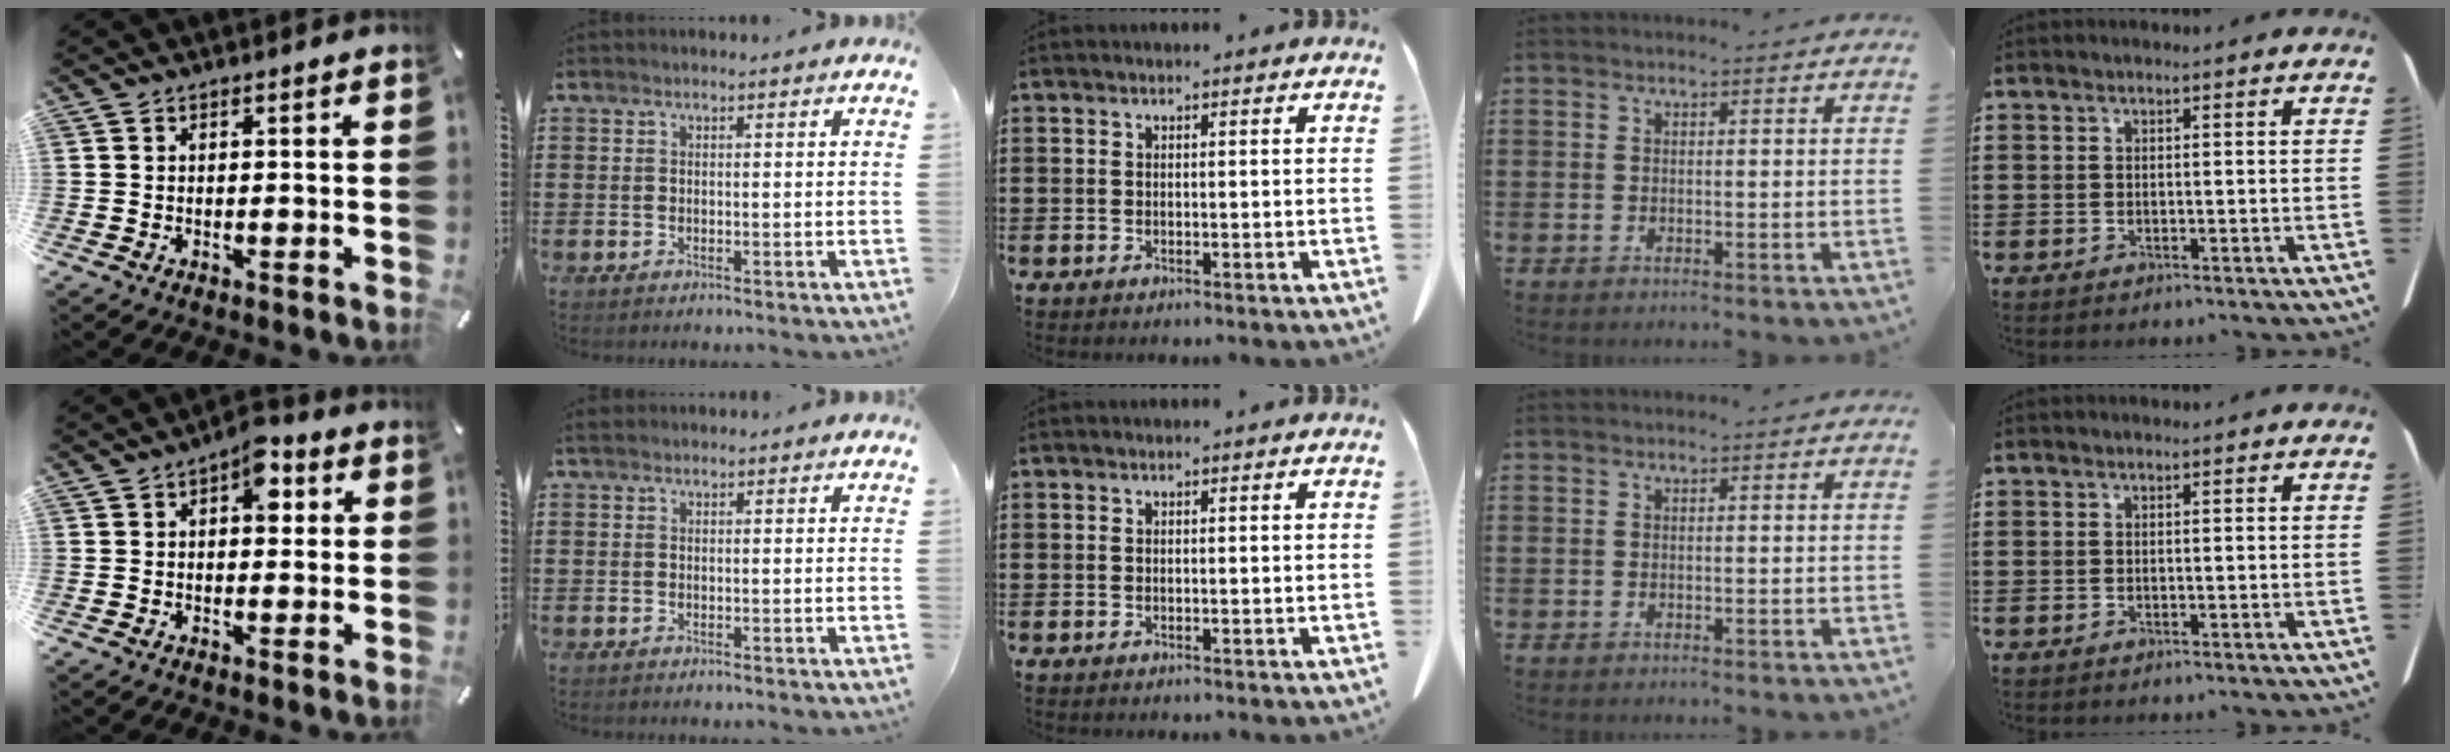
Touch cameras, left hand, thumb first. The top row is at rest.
{"thumb": {"total": 6.5, "force": [2.1, 3.7, 4.9], "torque": [-0.053, -0.004, 0.026]}, "index": {"total": 0.5, "force": [0.3, 0.3, 0.4], "torque": [-0.008, 0.004, 0.005]}}